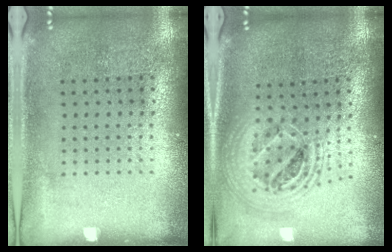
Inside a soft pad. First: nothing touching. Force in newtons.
{"total": 2.1, "press": 1.6, "slide": 1.4}